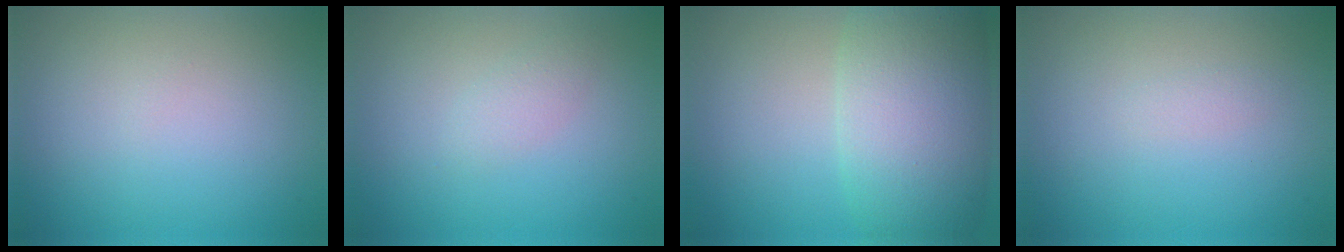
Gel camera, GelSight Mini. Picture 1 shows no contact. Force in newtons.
{"total": 1.3, "press": 1.3, "slide": 0.1}
{"total": 9.6, "press": 9.6, "slide": 0.7}
{"total": 0.6, "press": 0.6, "slide": 0.0}